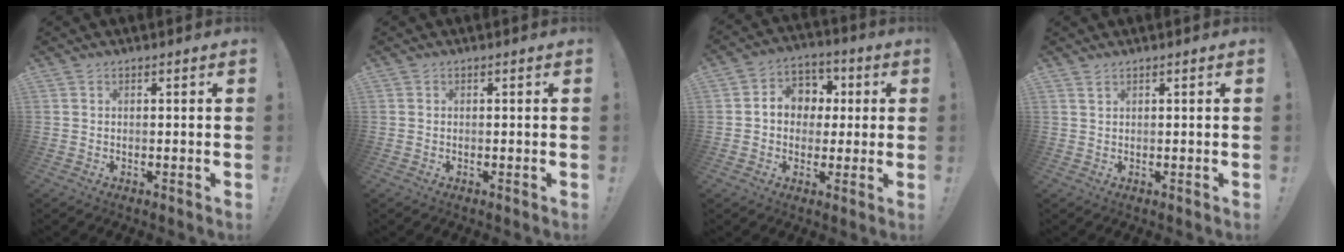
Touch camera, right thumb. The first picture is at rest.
{"total": 0.0}
{"total": 9.3, "force": [0.7, 8.4, 4.0], "torque": [-0.046, 0.006, 0.019]}
{"total": 1.4, "force": [0.9, 0.4, 0.9], "torque": [-0.025, 0.003, 0.018]}